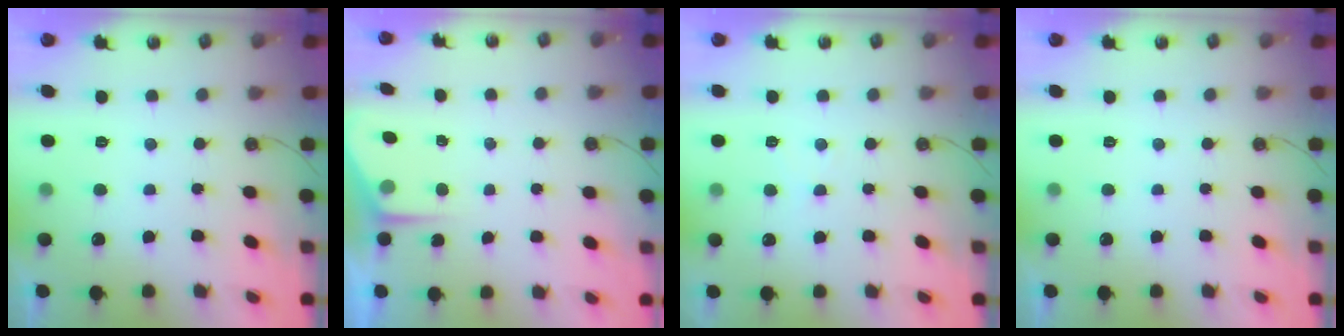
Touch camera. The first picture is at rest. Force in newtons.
{"total": 2.7, "press": 2.7, "slide": 0.4}
{"total": 3.7, "press": 3.6, "slide": 0.6}
{"total": 0.0}